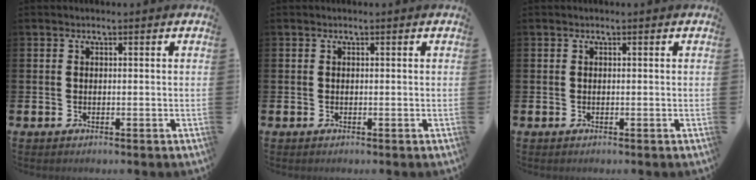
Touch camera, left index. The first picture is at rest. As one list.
[{"total": 0.0}, {"total": 0.0}]